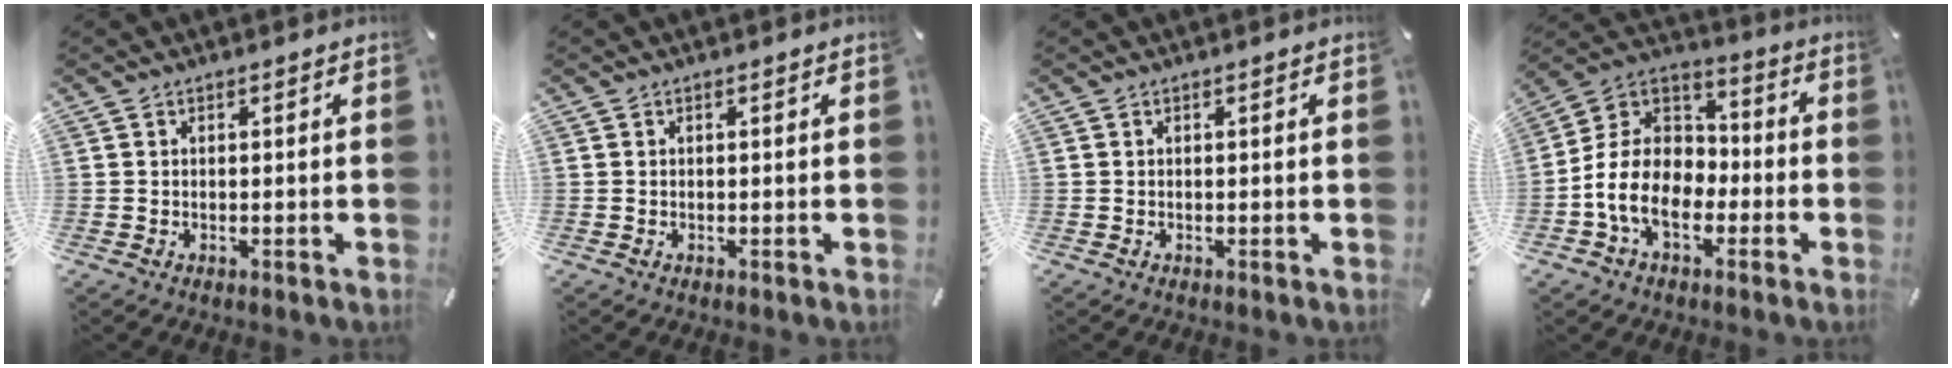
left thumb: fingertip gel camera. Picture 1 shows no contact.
{"total": 0.0}
{"total": 0.0}
{"total": 13.2, "force": [-5.3, 9.6, 7.3], "torque": [-0.170, 0.019, -0.099]}